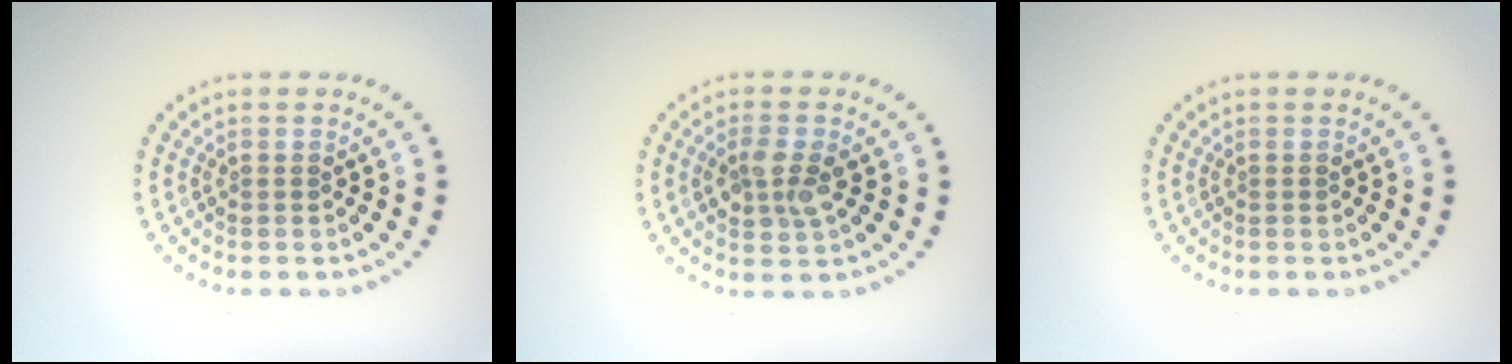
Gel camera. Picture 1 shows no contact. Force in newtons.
{"total": 2.6, "press": 2.6, "slide": 0.3}
{"total": 0.0}